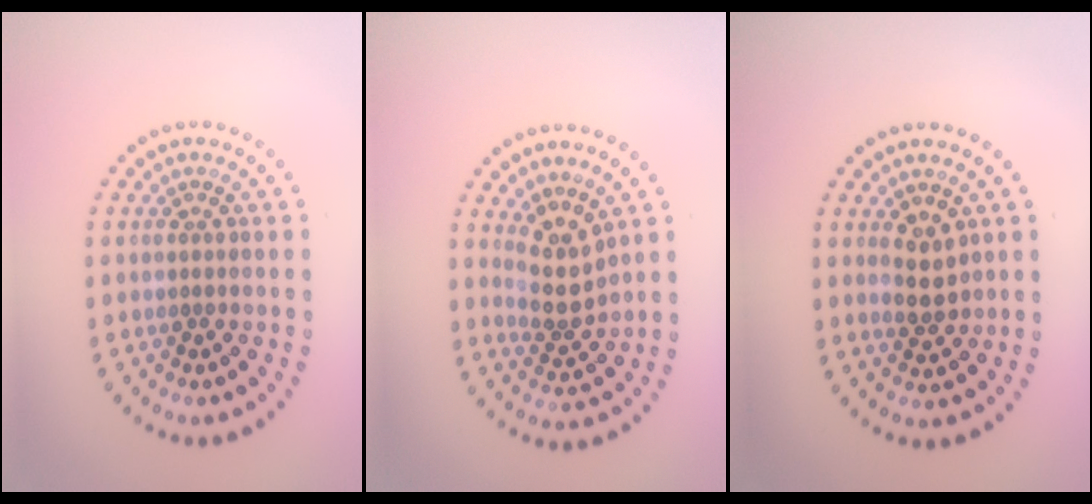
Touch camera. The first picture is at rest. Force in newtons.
{"total": 2.8, "press": 2.2, "slide": 1.7}
{"total": 2.4, "press": 2.3, "slide": 0.8}